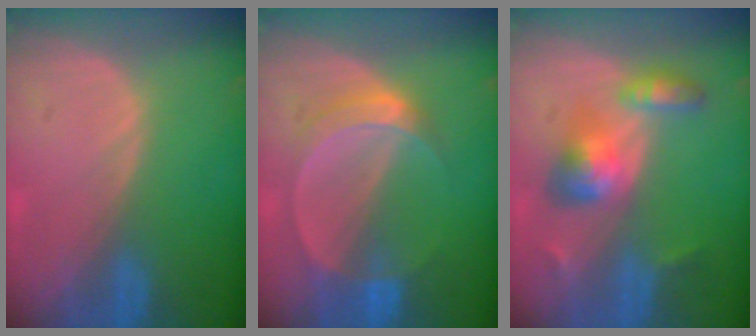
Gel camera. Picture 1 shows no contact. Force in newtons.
{"total": 5.7, "press": 5.2, "slide": 2.3}
{"total": 6.0, "press": 6.0, "slide": 0.8}